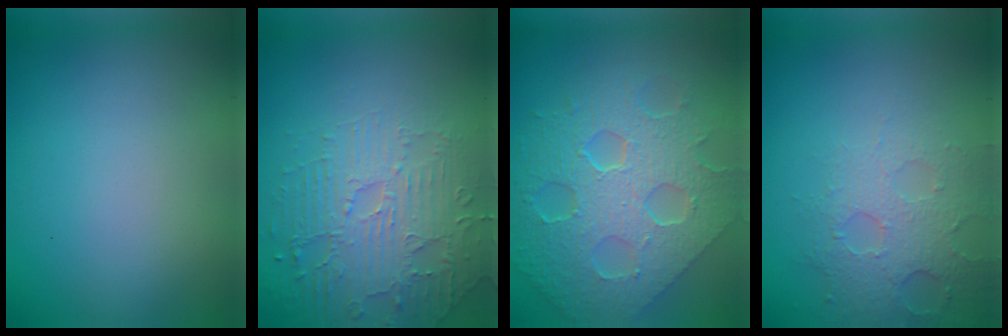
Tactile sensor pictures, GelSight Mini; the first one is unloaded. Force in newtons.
{"total": 4.6, "press": 3.7, "slide": 2.6}
{"total": 8.8, "press": 6.4, "slide": 6.1}
{"total": 3.6, "press": 3.2, "slide": 1.8}